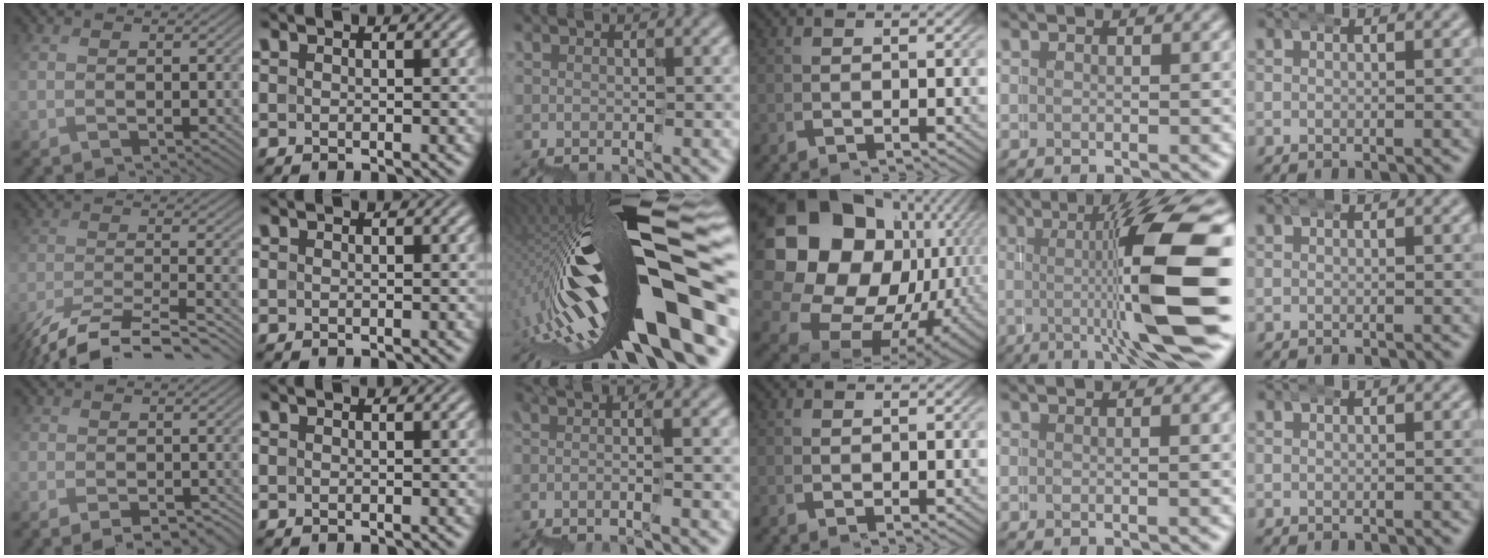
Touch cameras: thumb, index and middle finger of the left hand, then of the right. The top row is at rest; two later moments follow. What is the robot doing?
{"motion": "wrap", "object": "belt"}